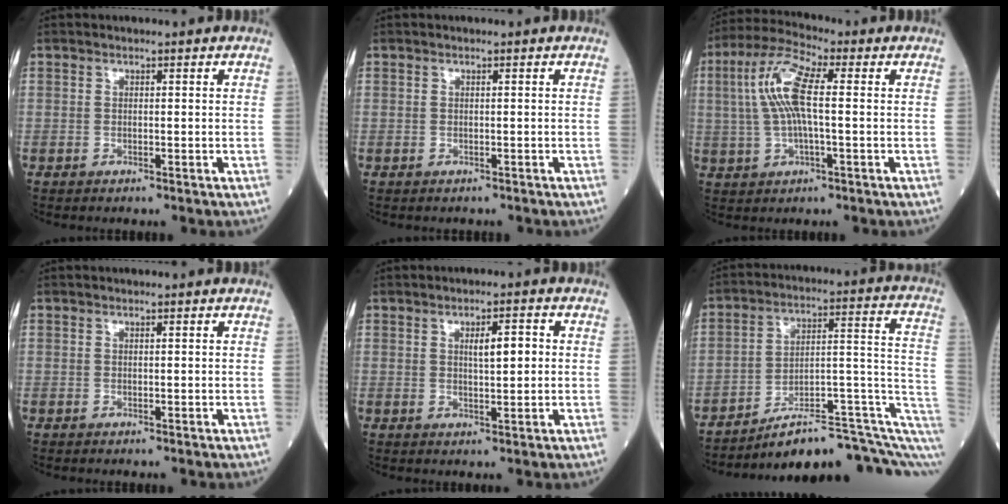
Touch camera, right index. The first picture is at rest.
{"total": 0.0}
{"total": 9.7, "force": [1.2, 2.1, 9.5], "torque": [-0.207, 0.021, 0.020]}
{"total": 0.0}
{"total": 3.9, "force": [0.7, 0.9, 3.8], "torque": [-0.061, 0.006, 0.012]}
{"total": 17.1, "force": [-10.9, 3.4, 12.8], "torque": [-0.125, 0.073, -0.152]}